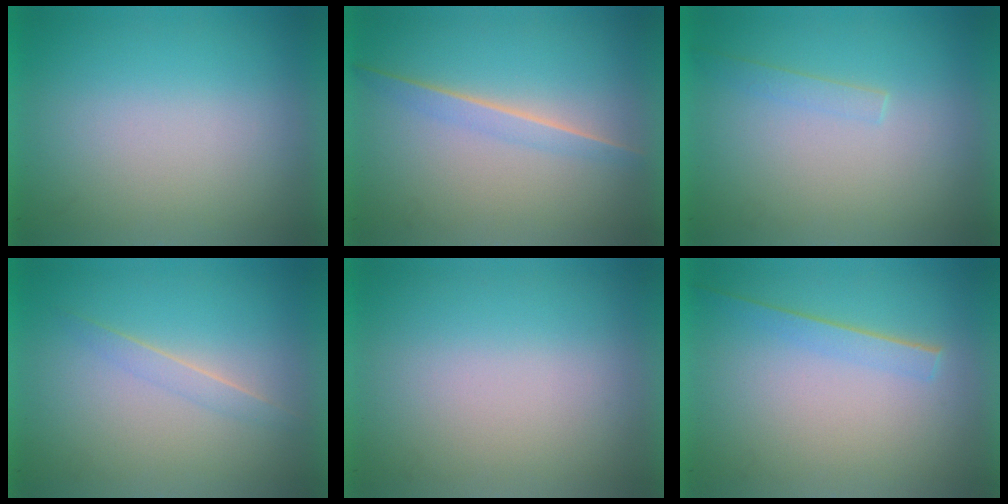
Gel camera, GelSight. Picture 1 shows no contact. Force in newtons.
{"total": 1.3}
{"total": 1.1}
{"total": 1.1}
{"total": 0.0}
{"total": 1.5}